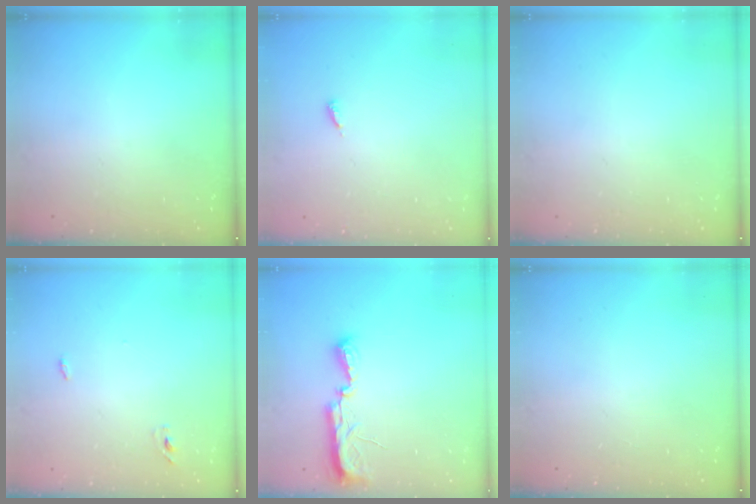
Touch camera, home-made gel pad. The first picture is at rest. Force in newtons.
{"total": 2.9, "press": 2.9, "slide": 0.2}
{"total": 0.0}
{"total": 2.9, "press": 2.7, "slide": 1.0}
{"total": 7.7, "press": 7.7, "slide": 0.7}
{"total": 0.0}